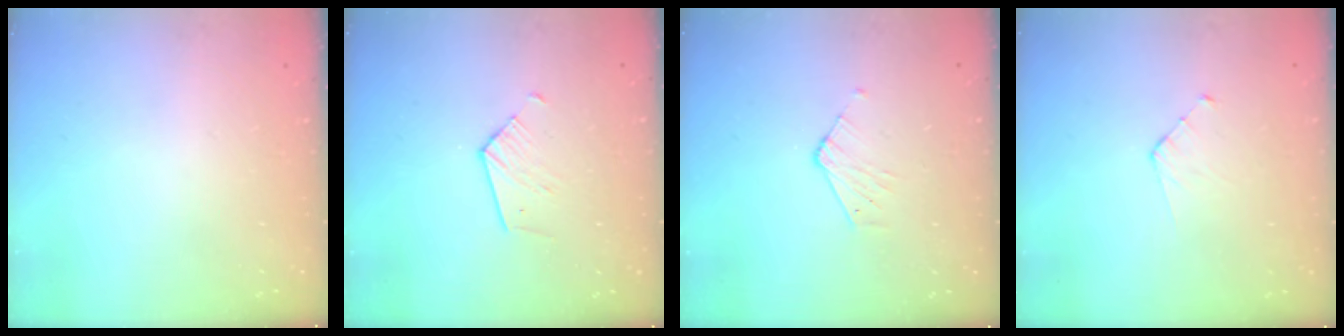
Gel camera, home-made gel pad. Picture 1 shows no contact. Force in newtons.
{"total": 5.2, "press": 5.2, "slide": 0.5}
{"total": 3.7, "press": 3.7, "slide": 0.3}
{"total": 3.2, "press": 3.1, "slide": 0.3}